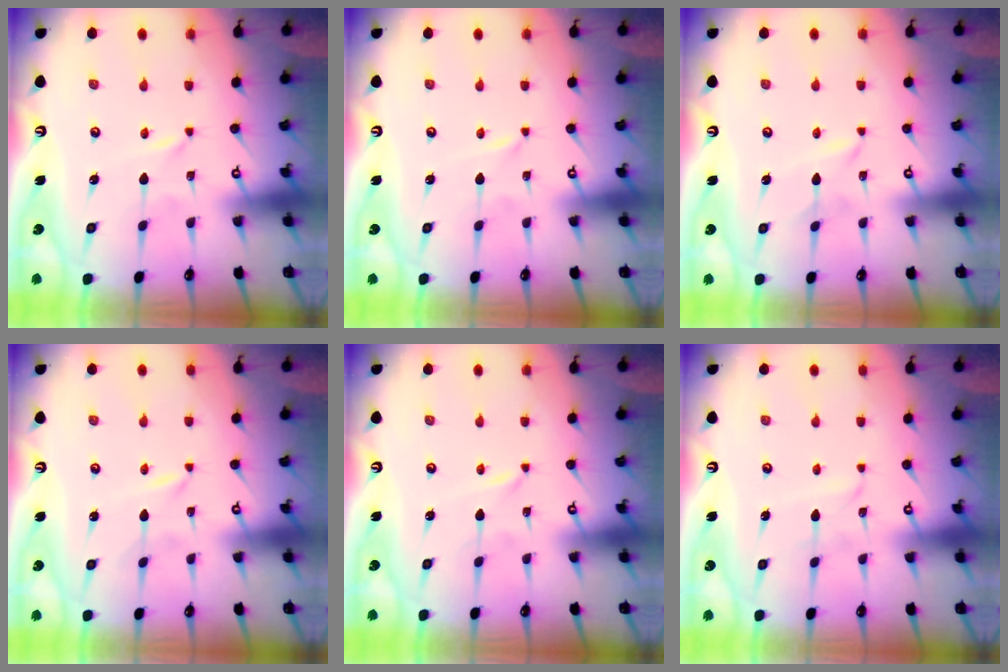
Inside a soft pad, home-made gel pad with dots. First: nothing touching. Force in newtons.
{"total": 0.0}
{"total": 1.0, "press": 1.0, "slide": 0.2}
{"total": 0.0}
{"total": 0.0}
{"total": 2.2, "press": 2.2, "slide": 0.2}